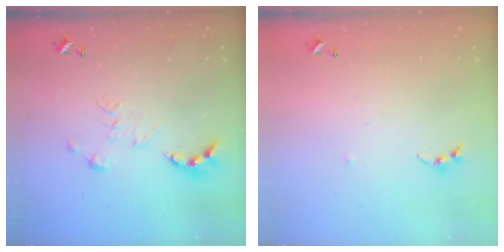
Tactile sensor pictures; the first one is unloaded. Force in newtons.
{"total": 5.0, "press": 5.0, "slide": 0.6}